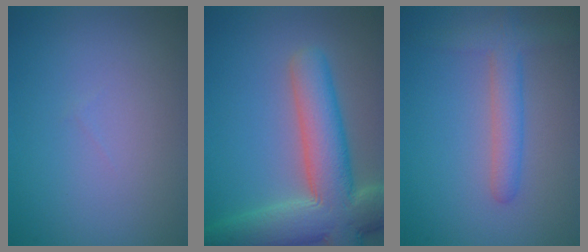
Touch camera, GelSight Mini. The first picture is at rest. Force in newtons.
{"total": 9.9, "press": 9.9, "slide": 0.8}
{"total": 3.4, "press": 3.4, "slide": 0.2}